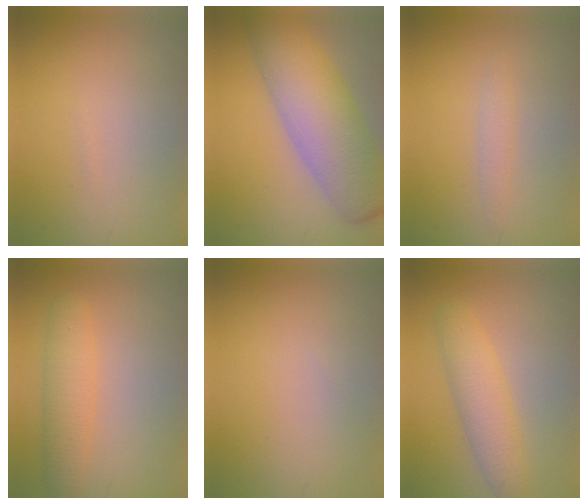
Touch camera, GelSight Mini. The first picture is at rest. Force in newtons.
{"total": 8.9, "press": 8.9, "slide": 0.3}
{"total": 1.2, "press": 1.2, "slide": 0.0}
{"total": 3.4, "press": 3.4, "slide": 0.1}
{"total": 0.0}
{"total": 3.8, "press": 3.8, "slide": 0.1}